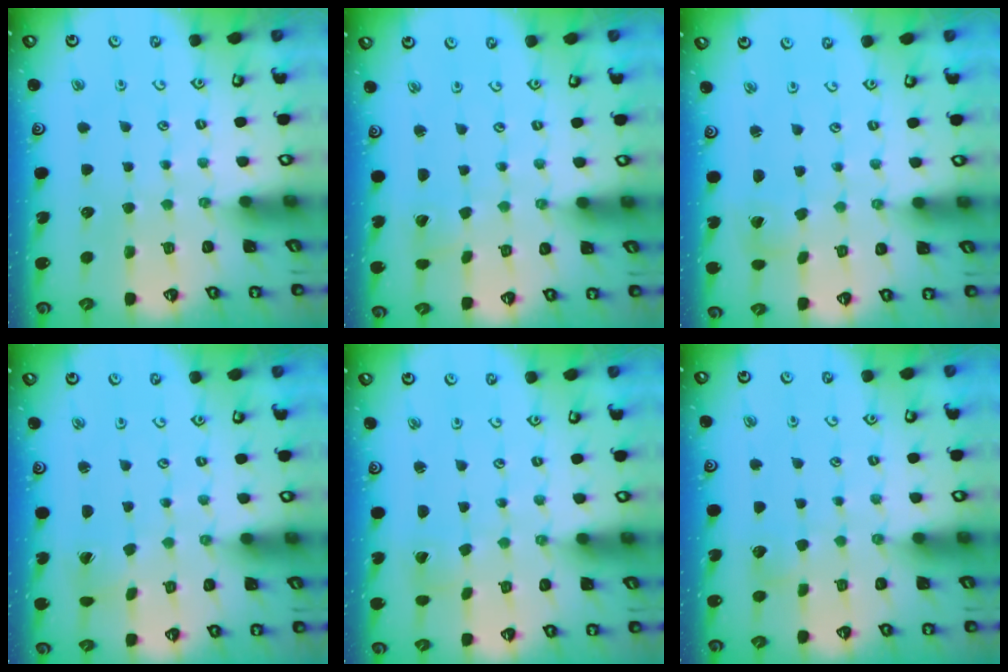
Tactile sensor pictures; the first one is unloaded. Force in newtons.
{"total": 1.8, "press": 1.7, "slide": 0.1}
{"total": 2.1, "press": 2.1, "slide": 0.1}
{"total": 1.7, "press": 1.7, "slide": 0.1}
{"total": 1.0, "press": 1.0, "slide": 0.0}
{"total": 3.3, "press": 3.3, "slide": 0.5}